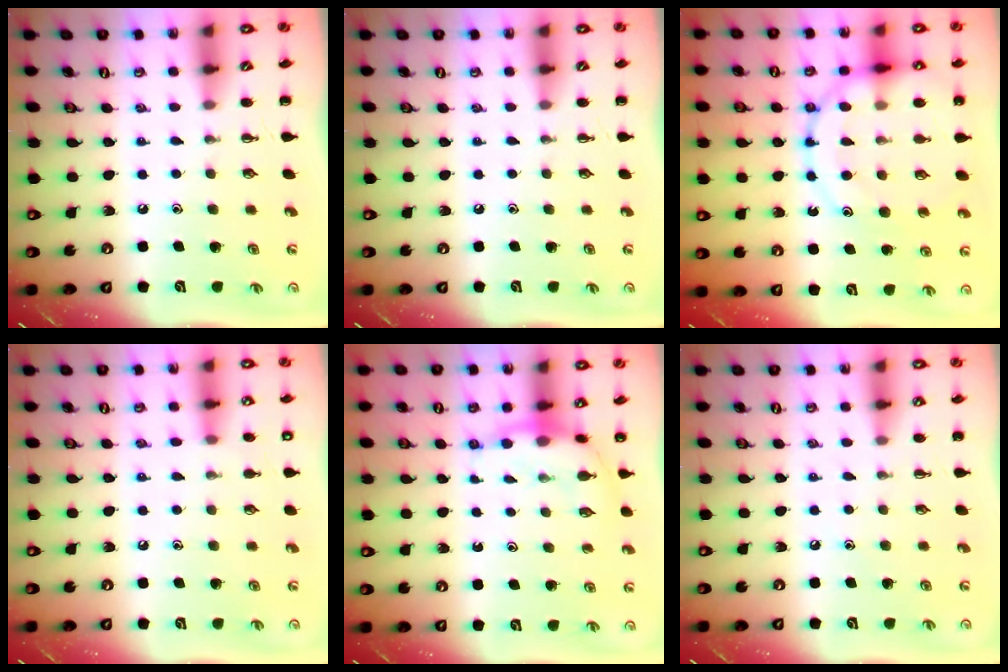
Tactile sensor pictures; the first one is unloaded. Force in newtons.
{"total": 0.0}
{"total": 19.1, "press": 19.0, "slide": 2.4}
{"total": 8.1, "press": 7.8, "slide": 2.1}
{"total": 7.3, "press": 7.2, "slide": 1.1}
{"total": 6.5, "press": 6.2, "slide": 2.0}